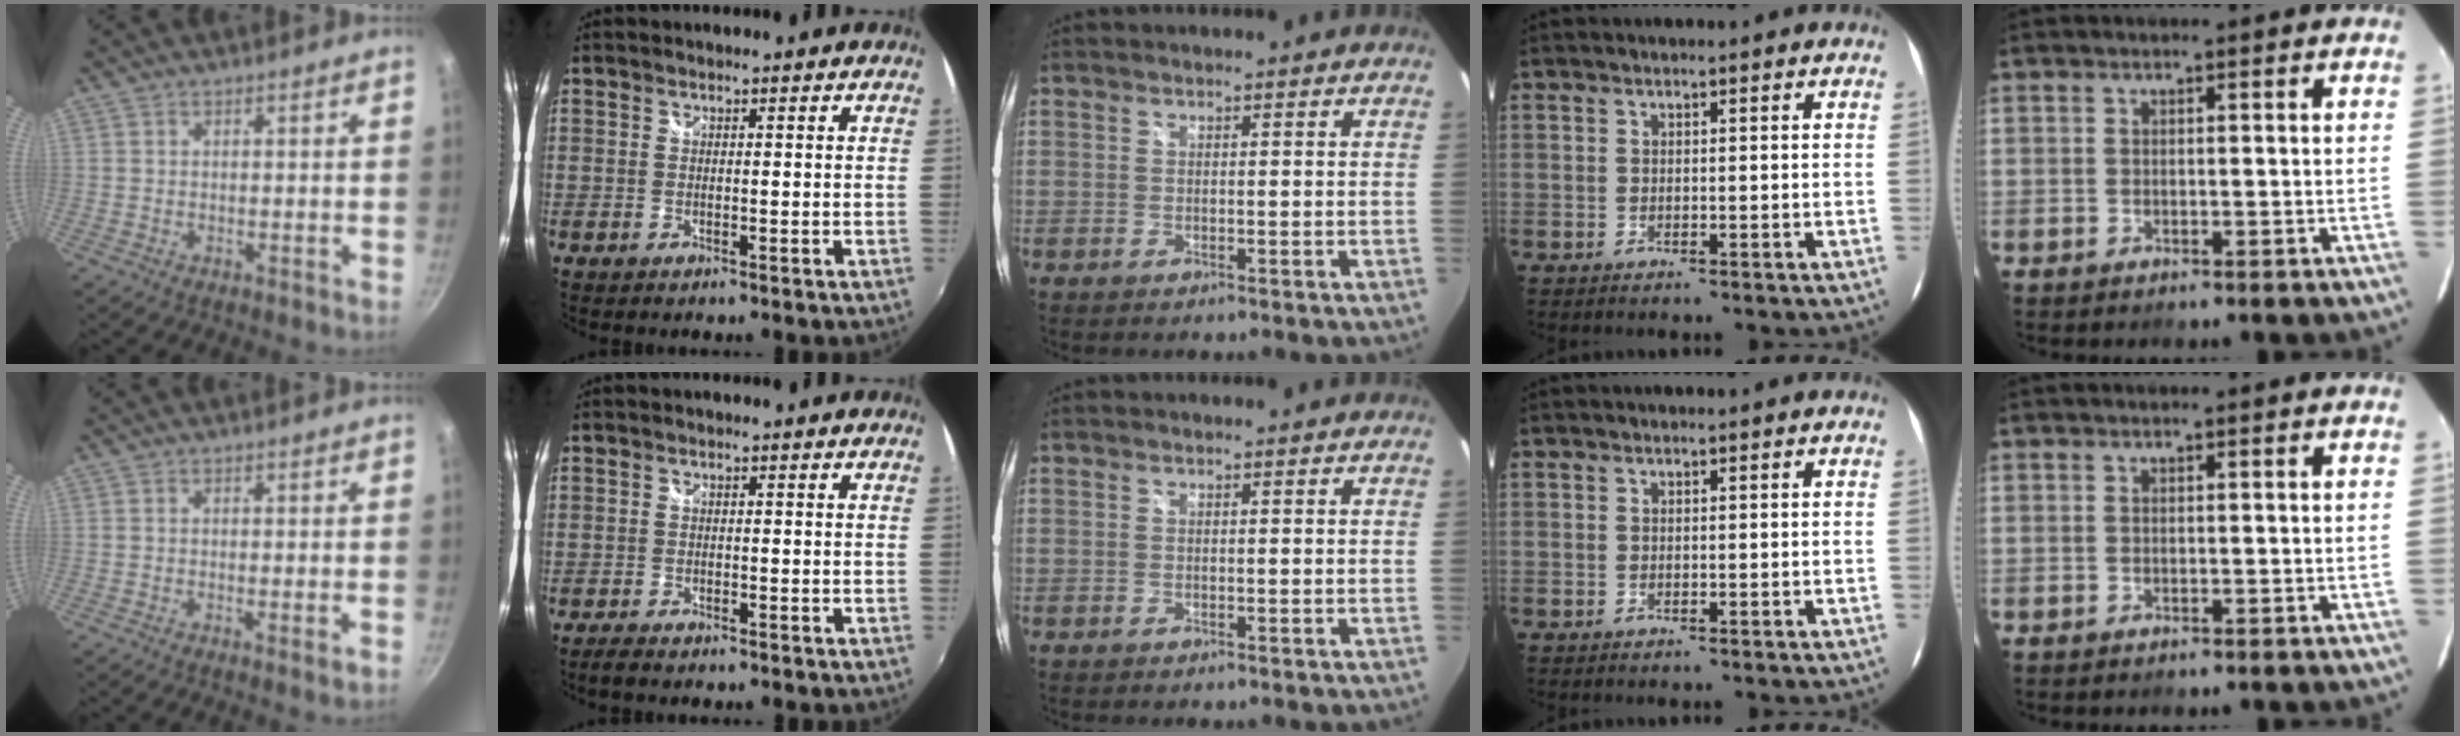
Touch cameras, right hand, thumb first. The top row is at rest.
{"thumb": {"total": 1.5, "force": [-0.4, 0.1, 1.4], "torque": [-0.028, -0.004, -0.010]}, "index": {"total": 2.6, "force": [-2.2, 0.6, 1.3], "torque": [-0.033, -0.010, -0.042]}}